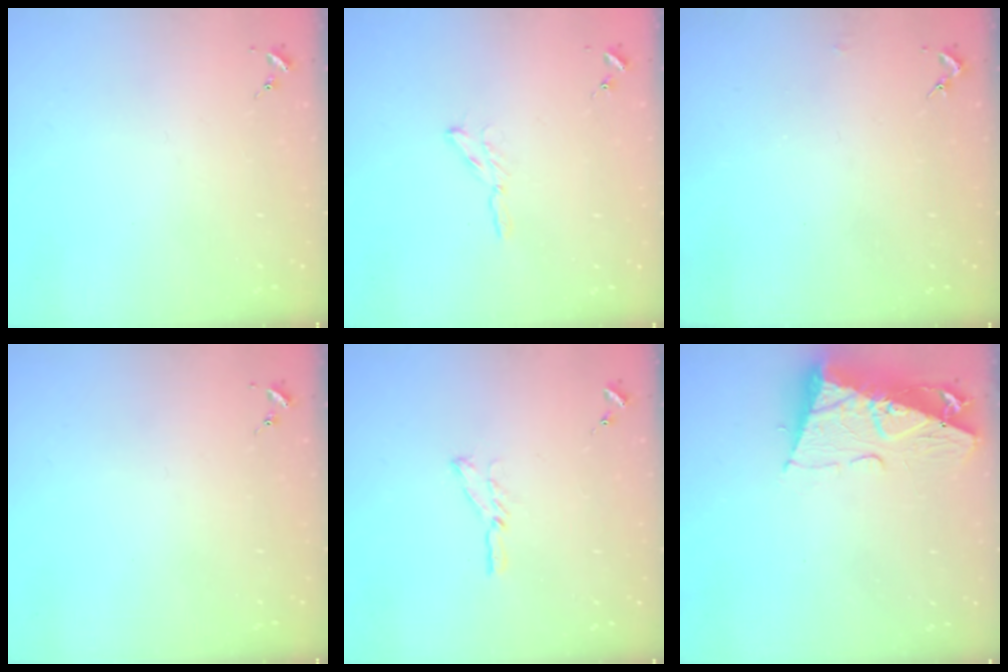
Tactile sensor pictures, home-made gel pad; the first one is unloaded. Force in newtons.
{"total": 2.9, "press": 2.9, "slide": 0.3}
{"total": 1.4, "press": 1.4, "slide": 0.1}
{"total": 0.0}
{"total": 6.4, "press": 6.3, "slide": 0.6}
{"total": 12.5, "press": 12.4, "slide": 1.3}